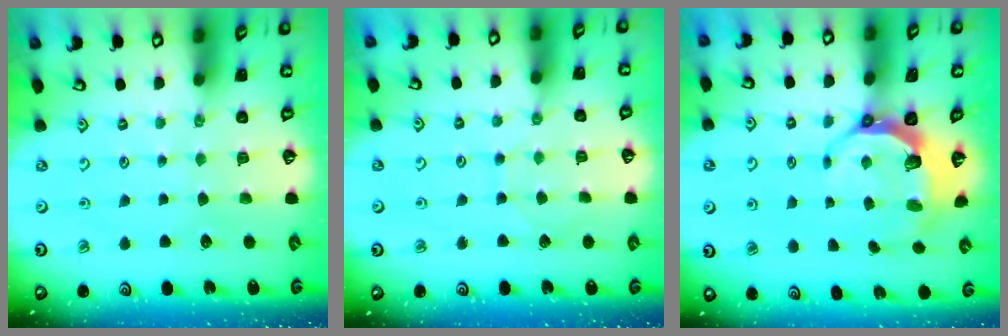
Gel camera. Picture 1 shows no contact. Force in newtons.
{"total": 4.9, "press": 4.9, "slide": 0.2}
{"total": 6.9, "press": 5.5, "slide": 4.2}